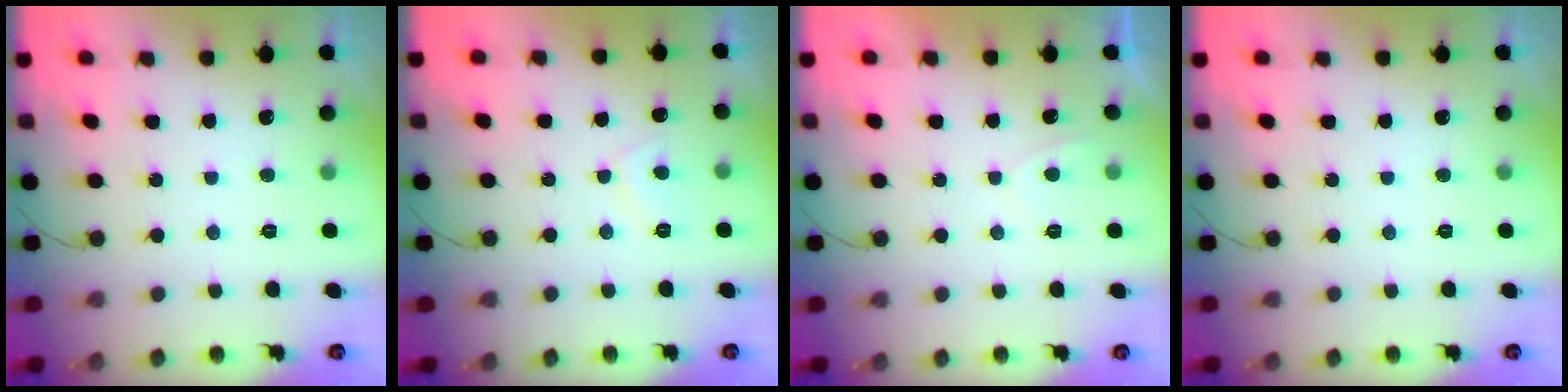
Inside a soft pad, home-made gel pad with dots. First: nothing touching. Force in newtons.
{"total": 2.6, "press": 2.5, "slide": 0.8}
{"total": 0.7, "press": 0.4, "slide": 0.5}
{"total": 0.0}